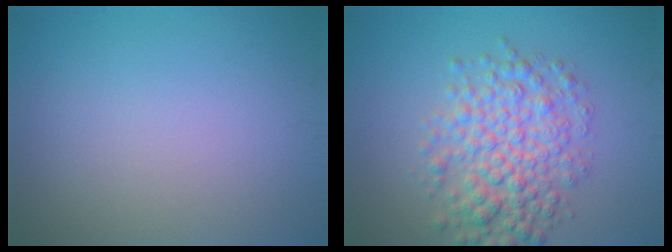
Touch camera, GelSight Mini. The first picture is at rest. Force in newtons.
{"total": 5.9, "press": 5.9, "slide": 0.1}